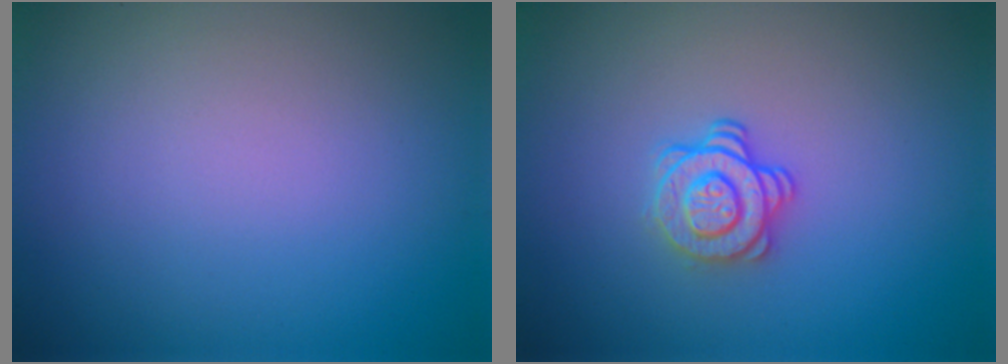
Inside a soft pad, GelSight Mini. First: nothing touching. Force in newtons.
{"total": 2.4, "press": 2.0, "slide": 1.4}